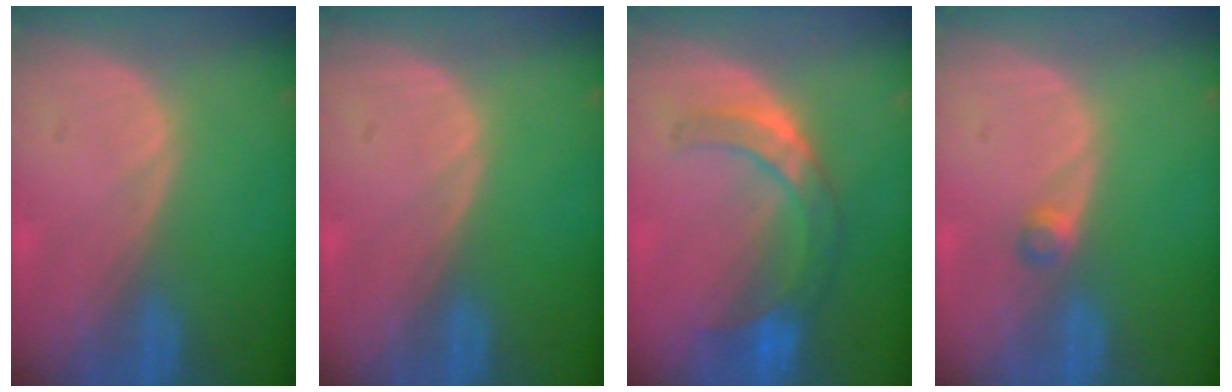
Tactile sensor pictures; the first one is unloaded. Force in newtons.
{"total": 0.0}
{"total": 7.6, "press": 6.7, "slide": 3.6}
{"total": 1.6, "press": 1.4, "slide": 0.8}